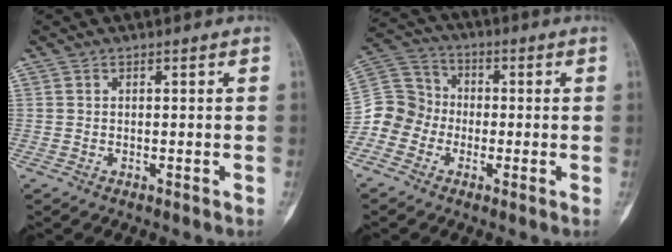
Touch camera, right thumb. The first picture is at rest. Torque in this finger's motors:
{"motor_torque": [0.97, 1.05, 0.53, -0.81, -0.06]}